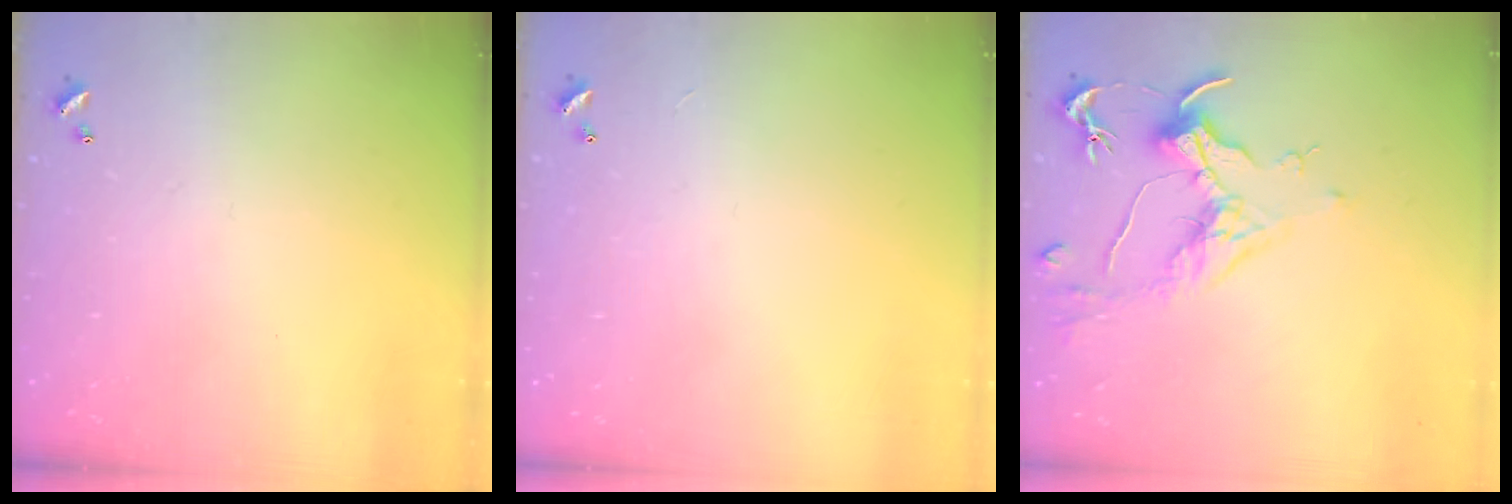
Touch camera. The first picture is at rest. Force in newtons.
{"total": 2.6, "press": 2.6, "slide": 0.3}
{"total": 1.8, "press": 1.6, "slide": 0.9}